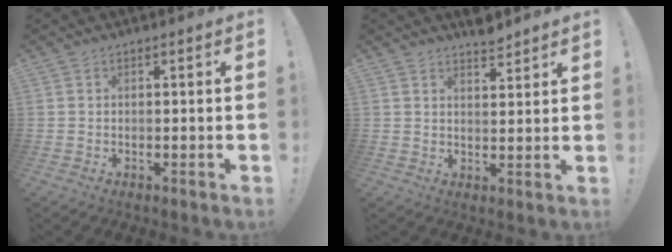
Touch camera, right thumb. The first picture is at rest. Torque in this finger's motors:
{"motor_torque": [-0.12, 1.12, 0.41, 0.21, 0.02]}